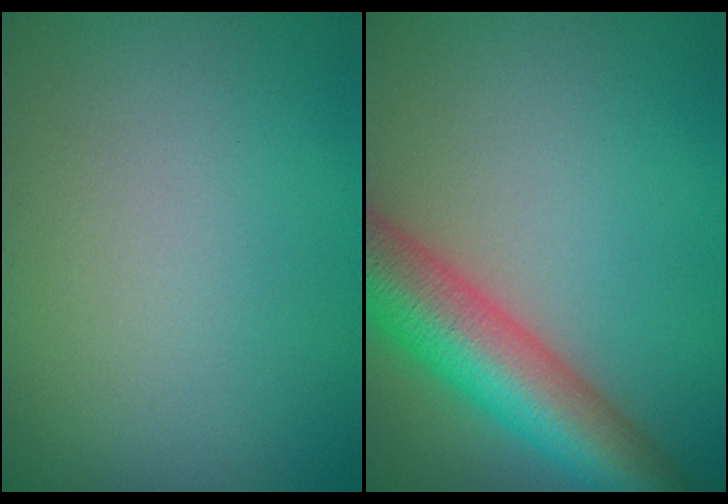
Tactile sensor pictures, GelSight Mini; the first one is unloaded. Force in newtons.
{"total": 8.8, "press": 8.8, "slide": 0.3}